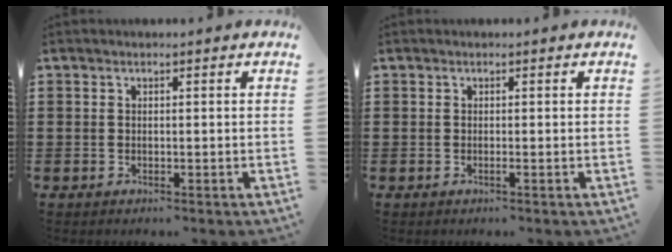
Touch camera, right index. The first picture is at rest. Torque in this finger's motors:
{"motor_torque": [0.04, -0.06, -0.05, 0.01]}